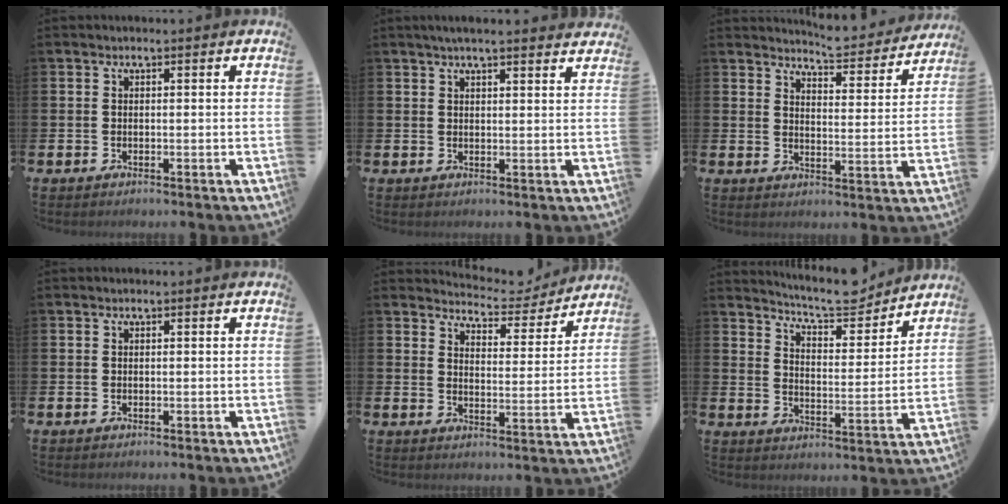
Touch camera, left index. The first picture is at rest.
{"total": 3.3, "force": [3.2, 0.0, 1.0], "torque": [-0.026, -0.009, 0.057]}
{"total": 5.5, "force": [5.4, 0.5, 0.7], "torque": [-0.022, -0.038, 0.092]}
{"total": 0.0}
{"total": 5.1, "force": [5.0, 1.1, 0.3], "torque": [-0.017, -0.038, 0.083]}
{"total": 7.7, "force": [7.4, 1.2, 1.9], "torque": [-0.055, -0.049, 0.129]}